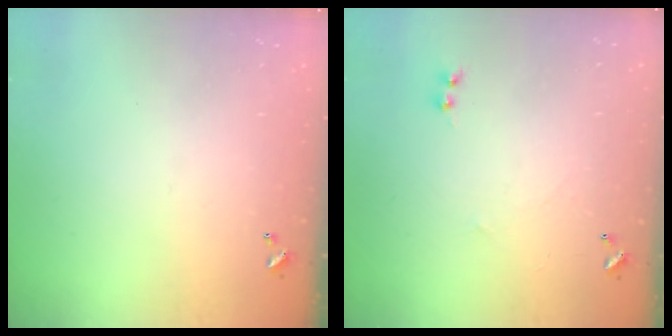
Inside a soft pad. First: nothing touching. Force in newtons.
{"total": 1.1, "press": 0.9, "slide": 0.6}